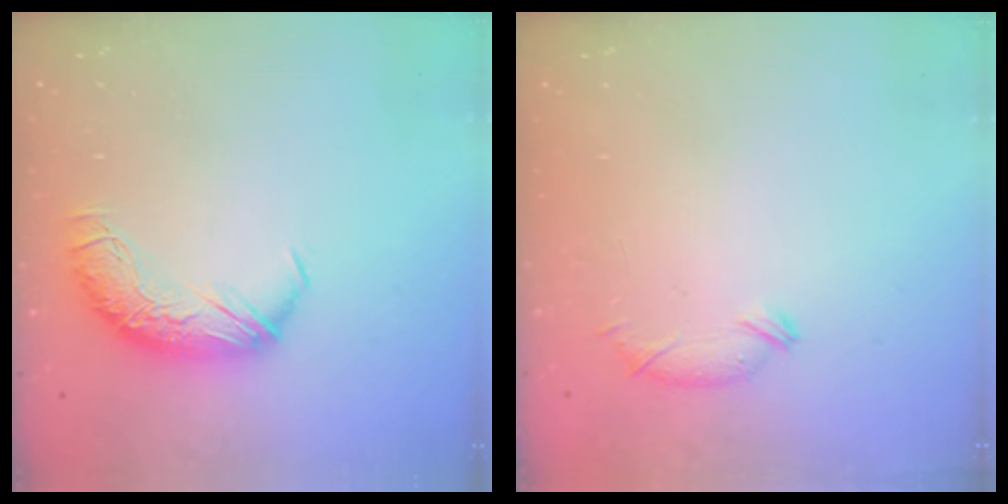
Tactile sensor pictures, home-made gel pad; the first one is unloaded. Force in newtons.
{"total": 5.6, "press": 5.6, "slide": 0.7}